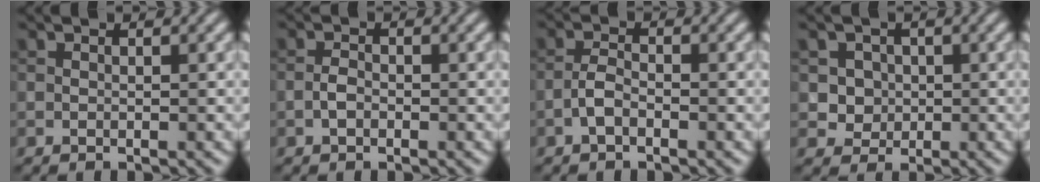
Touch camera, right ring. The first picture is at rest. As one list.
[{"total": 1.2, "force": [-0.5, 0.7, 0.8], "torque": [-0.017, 0.002, -0.013]}, {"total": 1.8, "force": [-1.0, 0.7, 1.3], "torque": [-0.027, 0.005, -0.025]}, {"total": 2.8, "force": [0.7, 2.6, 0.9], "torque": [-0.007, 0.004, 0.019]}]